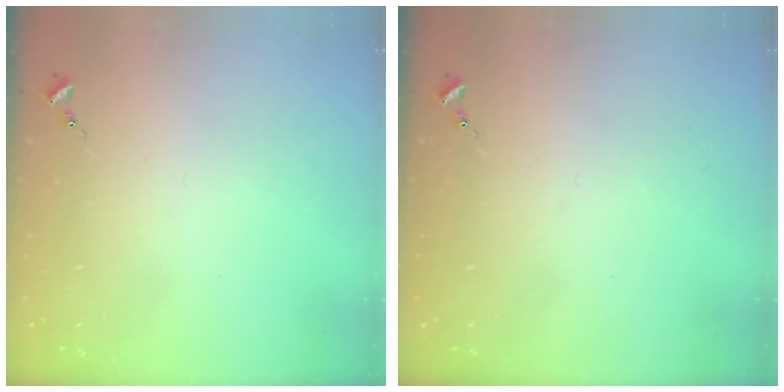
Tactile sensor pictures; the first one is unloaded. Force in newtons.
{"total": 0.0}